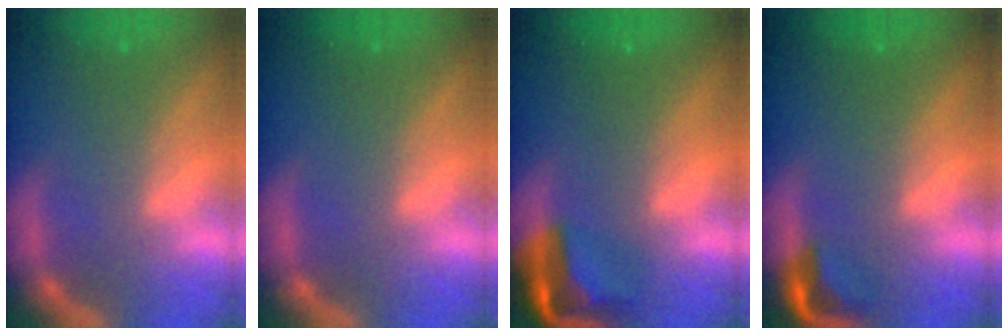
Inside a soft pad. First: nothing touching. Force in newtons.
{"total": 0.0}
{"total": 5.9}
{"total": 2.9}